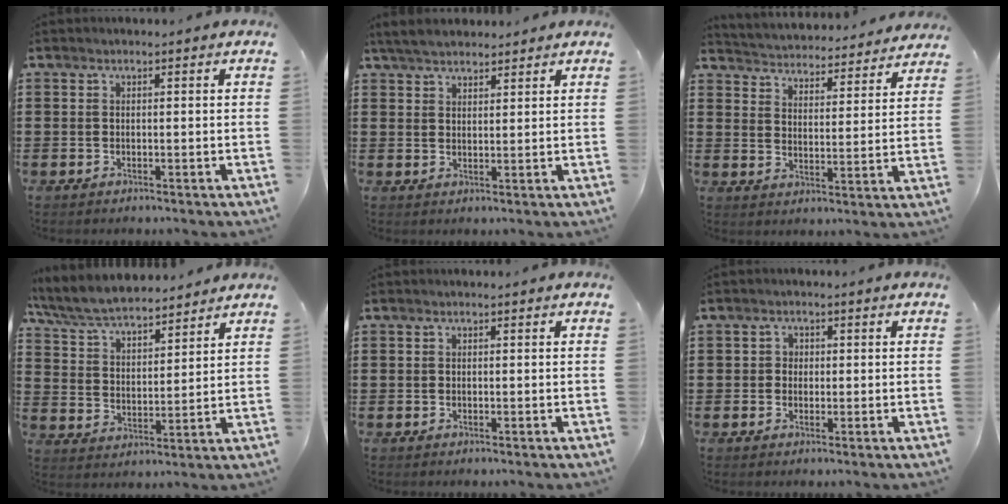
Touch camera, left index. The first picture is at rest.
{"total": 4.1, "force": [3.7, 1.1, 1.4], "torque": [-0.037, -0.001, 0.070]}
{"total": 3.7, "force": [3.7, -0.1, -0.6], "torque": [-0.014, -0.037, 0.058]}
{"total": 7.2, "force": [6.8, 1.0, 2.2], "torque": [-0.071, -0.030, 0.122]}
{"total": 0.0}
{"total": 1.4, "force": [-0.1, 1.4, 0.2], "torque": [-0.011, 0.007, -0.005]}